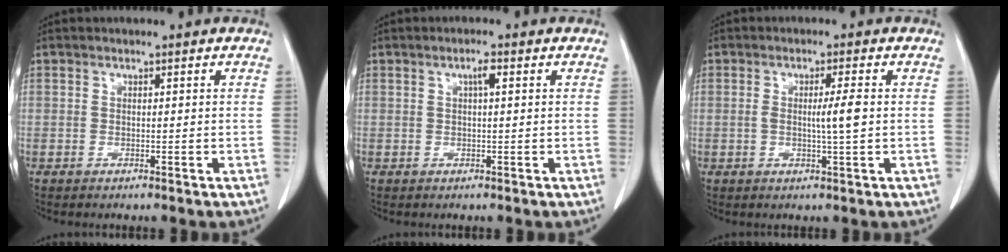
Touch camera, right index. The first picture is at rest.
{"total": 1.6, "force": [0.5, 0.2, 1.5], "torque": [-0.027, 0.004, 0.007]}
{"total": 3.6, "force": [0.0, -0.3, 3.6], "torque": [-0.064, -0.004, -0.001]}